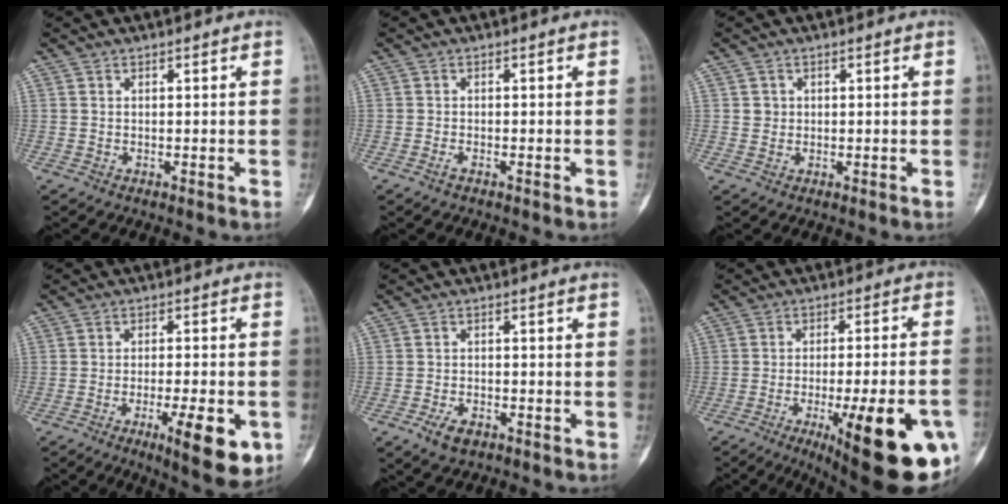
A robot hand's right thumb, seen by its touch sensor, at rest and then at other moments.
{"total": 0.8, "force": [-0.6, 0.3, 0.5], "torque": [-0.014, 0.000, -0.014]}
{"total": 1.4, "force": [0.3, 1.4, 0.2], "torque": [0.007, 0.003, 0.003]}
{"total": 11.4, "force": [-4.5, 3.2, 10.0], "torque": [-0.133, -0.001, -0.060]}
{"total": 4.0, "force": [-2.2, 2.3, 2.5], "torque": [-0.045, 0.006, -0.036]}
{"total": 24.6, "force": [-10.0, 6.6, 21.5], "torque": [-0.235, 0.020, -0.128]}